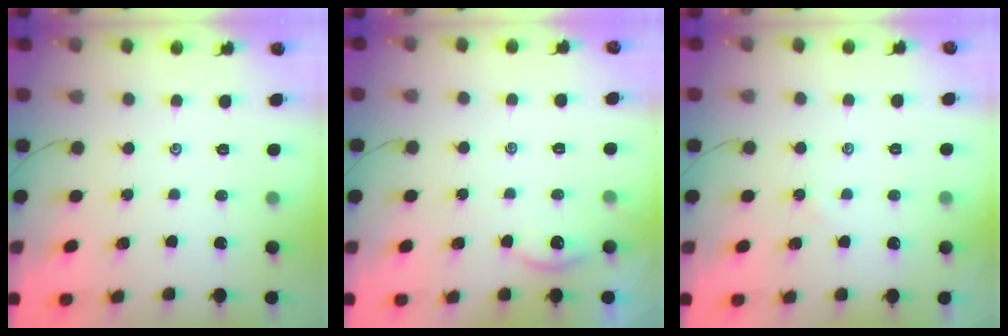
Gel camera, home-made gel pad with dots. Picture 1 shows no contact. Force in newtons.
{"total": 1.9, "press": 1.9, "slide": 0.2}
{"total": 2.7, "press": 2.7, "slide": 0.4}